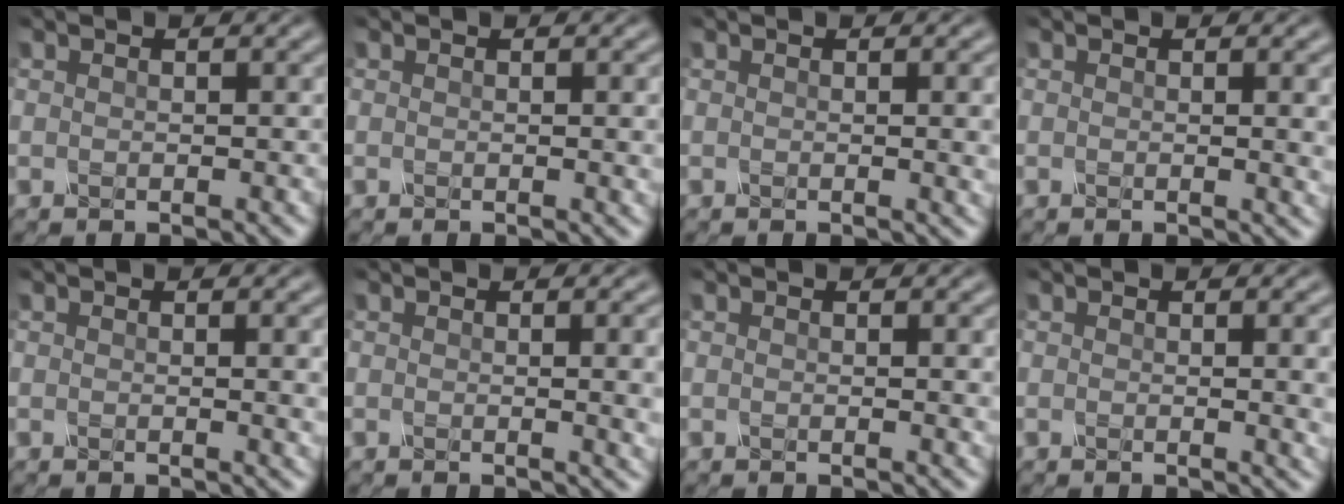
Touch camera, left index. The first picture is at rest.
{"total": 2.3, "force": [0.2, 0.8, 2.2], "torque": [-0.017, 0.002, -0.001]}
{"total": 3.8, "force": [0.2, 1.4, 3.6], "torque": [-0.027, 0.006, 0.004]}
{"total": 3.7, "force": [0.4, 1.3, 3.4], "torque": [-0.027, 0.004, 0.005]}
{"total": 3.5, "force": [0.4, 1.2, 3.2], "torque": [-0.026, 0.004, 0.004]}
{"total": 5.7, "force": [0.3, 2.3, 5.2], "torque": [-0.028, 0.006, 0.004]}
{"total": 2.2, "force": [0.2, 0.8, 2.0], "torque": [-0.016, 0.002, 0.000]}
{"total": 4.6, "force": [0.3, 1.8, 4.2], "torque": [-0.027, 0.004, 0.005]}